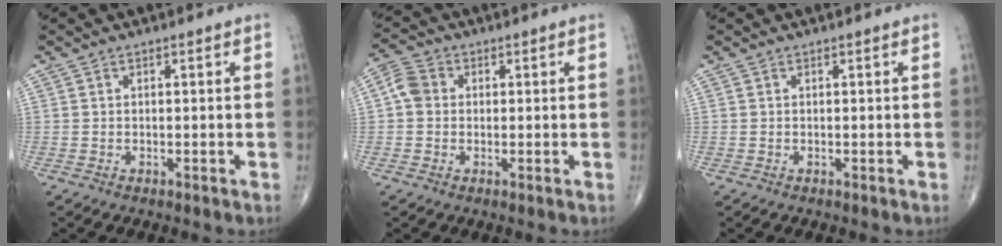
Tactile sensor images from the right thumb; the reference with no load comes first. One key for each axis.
{"total": 4.4, "fx": 0.3, "fy": 3.8, "fz": 2.3, "tx": -0.037, "ty": 0.012, "tz": -0.003}
{"total": 0.0}